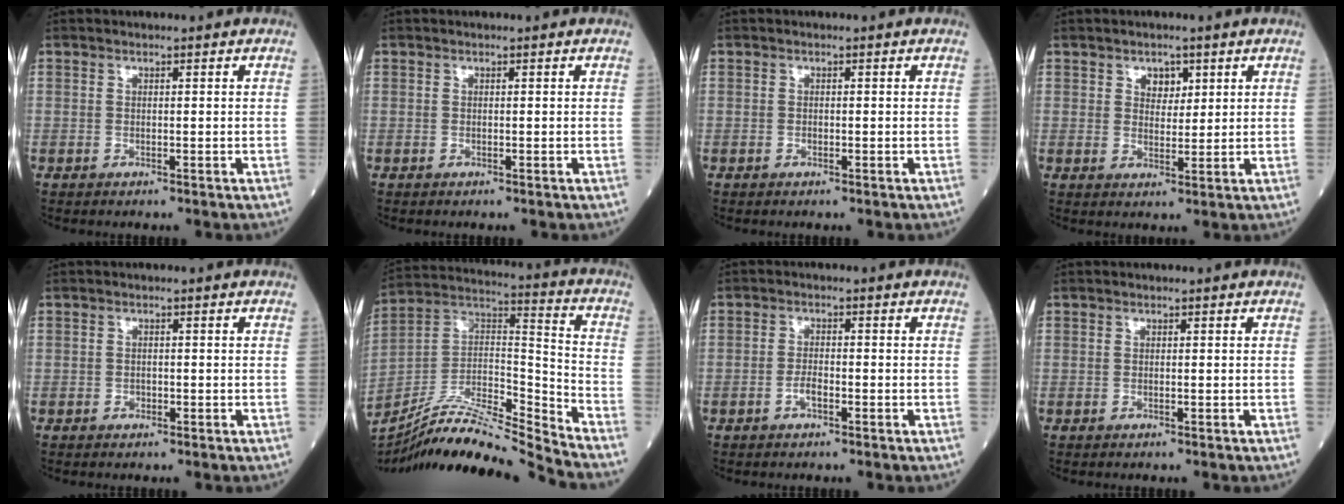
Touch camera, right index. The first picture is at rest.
{"total": 0.0}
{"total": 0.0}
{"total": 2.9, "force": [1.5, 2.0, 1.6], "torque": [-0.018, 0.002, 0.024]}
{"total": 0.8, "force": [-0.4, 0.7, 0.3], "torque": [-0.002, 0.002, -0.005]}
{"total": 19.1, "force": [-18.1, -1.1, 6.0], "torque": [-0.120, 0.023, -0.318]}
{"total": 2.0, "force": [-1.0, 0.6, 1.6], "torque": [-0.024, 0.004, -0.020]}
{"total": 0.0}